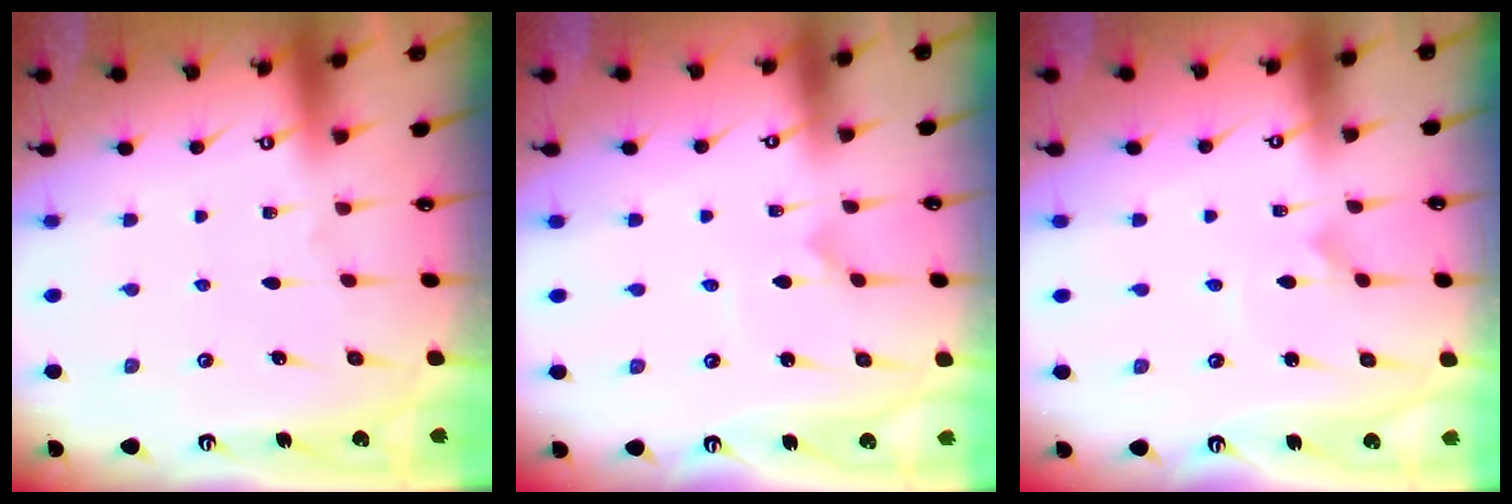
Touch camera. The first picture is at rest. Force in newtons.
{"total": 0.8, "press": 0.8, "slide": 0.0}
{"total": 1.7, "press": 1.7, "slide": 0.0}